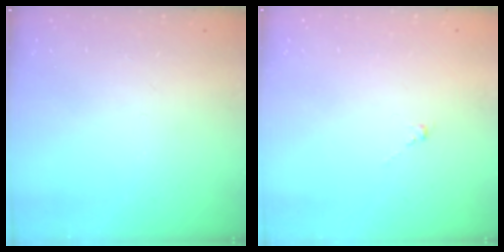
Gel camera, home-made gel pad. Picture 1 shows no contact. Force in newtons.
{"total": 0.6, "press": 0.4, "slide": 0.4}